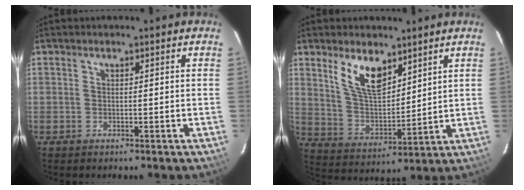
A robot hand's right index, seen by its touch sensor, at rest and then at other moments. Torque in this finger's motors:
{"motor_torque": [0.42, 0.21, 0.41, 0.11]}